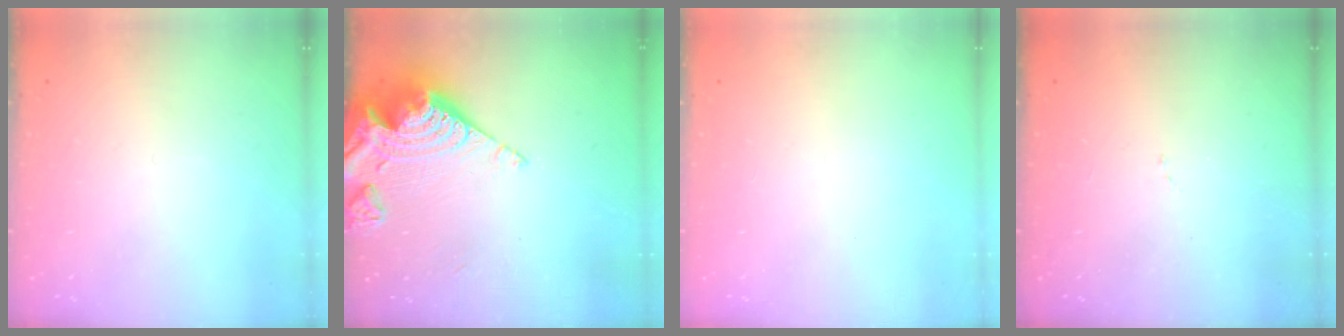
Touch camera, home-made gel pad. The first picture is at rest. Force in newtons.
{"total": 21.6, "press": 21.4, "slide": 3.1}
{"total": 0.0}
{"total": 7.1, "press": 7.0, "slide": 0.8}